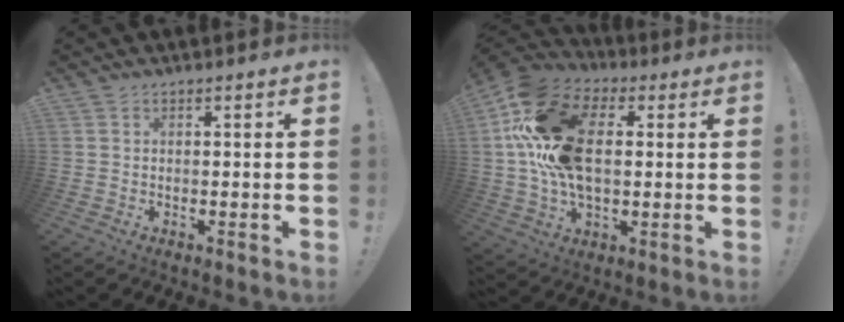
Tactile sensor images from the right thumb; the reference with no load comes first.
{"total": 21.7, "force": [3.3, 13.6, 16.5], "torque": [-0.322, 0.010, 0.057]}